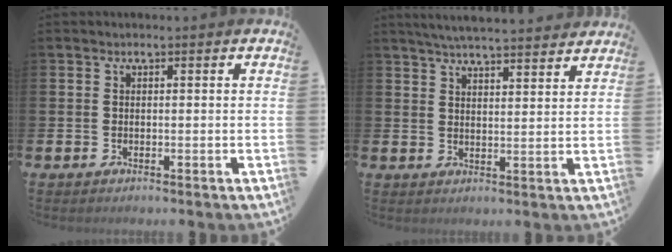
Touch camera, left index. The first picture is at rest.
{"total": 4.9, "force": [4.8, -0.1, 0.9], "torque": [-0.029, -0.024, 0.085]}